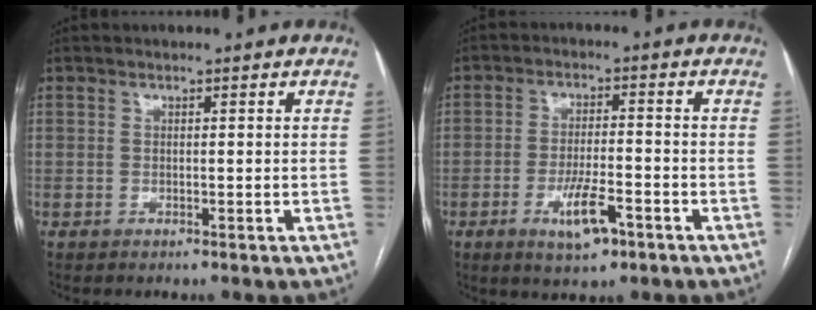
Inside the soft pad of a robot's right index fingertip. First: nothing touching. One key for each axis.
{"total": 6.6, "fx": -3.3, "fy": 1.7, "fz": 5.4, "tx": -0.101, "ty": -0.006, "tz": -0.052}